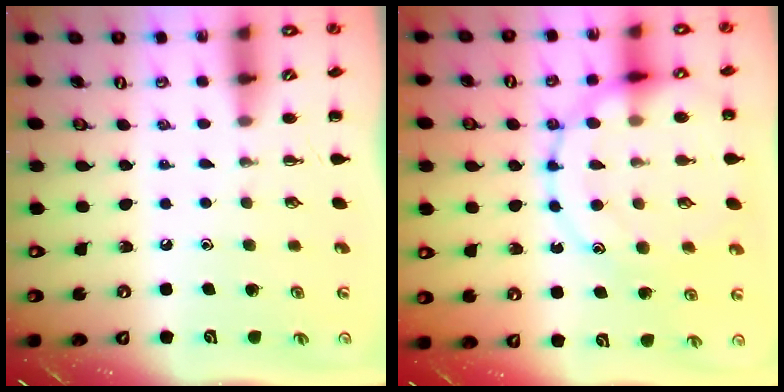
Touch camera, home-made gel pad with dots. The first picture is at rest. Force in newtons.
{"total": 18.7, "press": 18.7, "slide": 1.0}